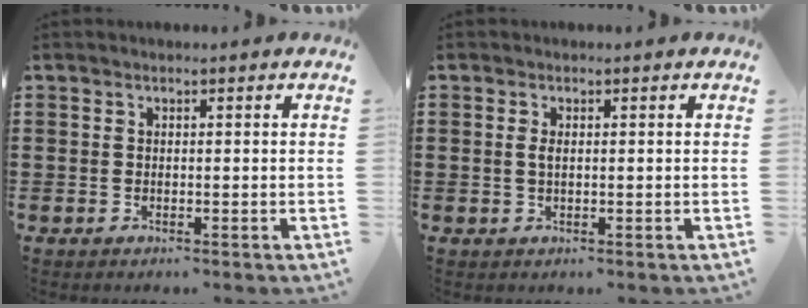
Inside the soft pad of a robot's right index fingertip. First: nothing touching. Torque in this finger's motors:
{"motor_torque": [0.16, 0.20, 0.15, 0.06]}